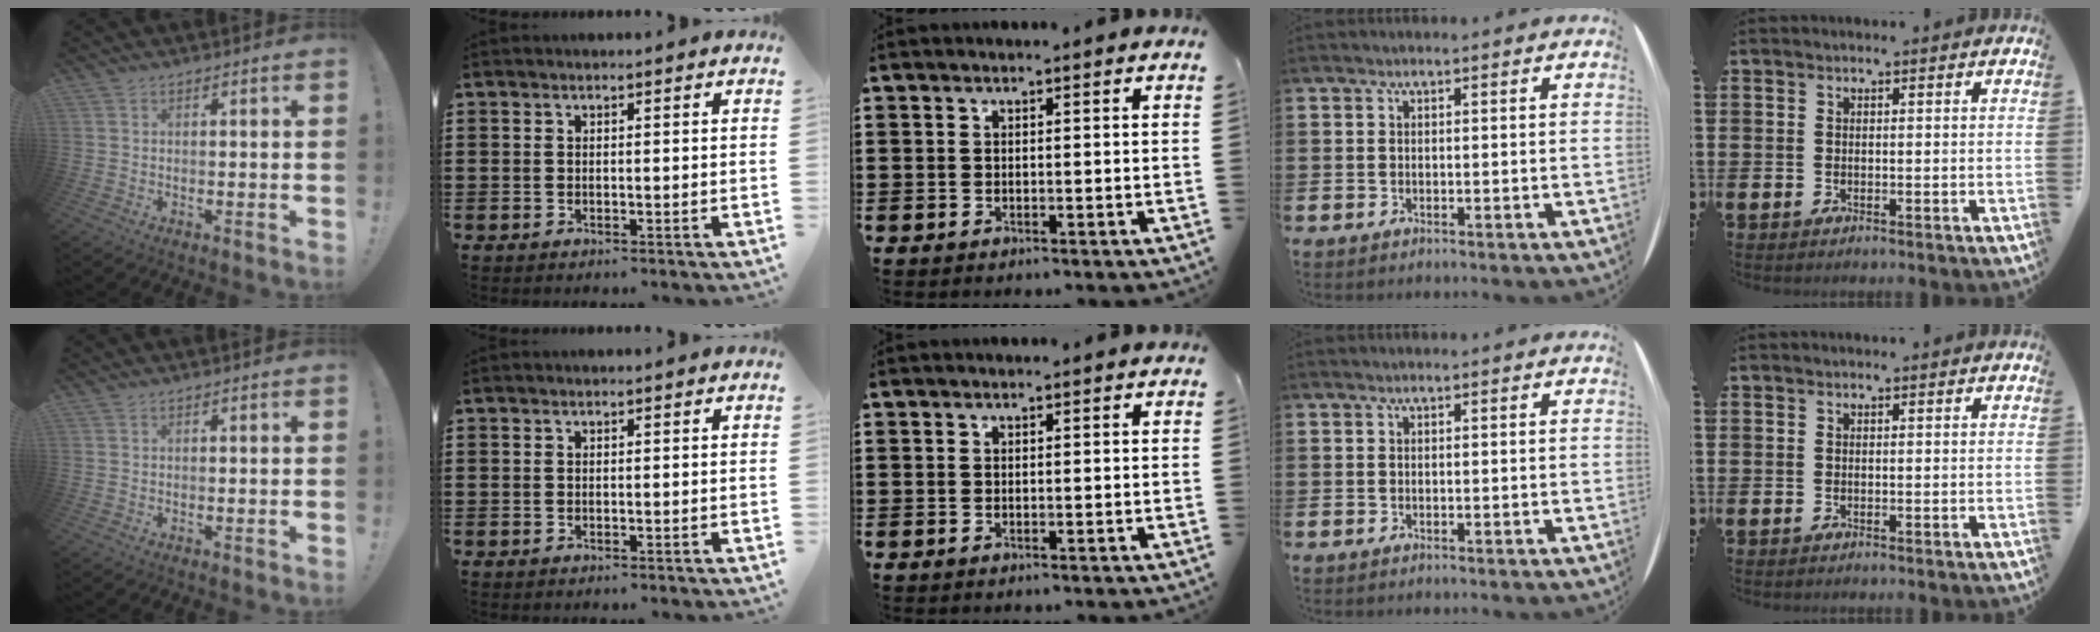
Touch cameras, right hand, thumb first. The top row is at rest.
{}